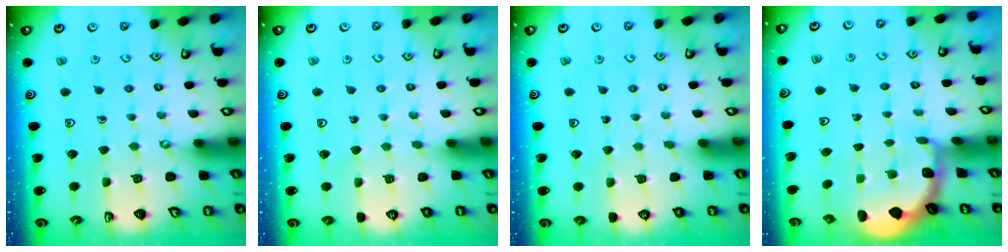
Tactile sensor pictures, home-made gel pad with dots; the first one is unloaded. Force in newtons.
{"total": 0.0}
{"total": 0.0}
{"total": 1.7, "press": 1.7, "slide": 0.4}